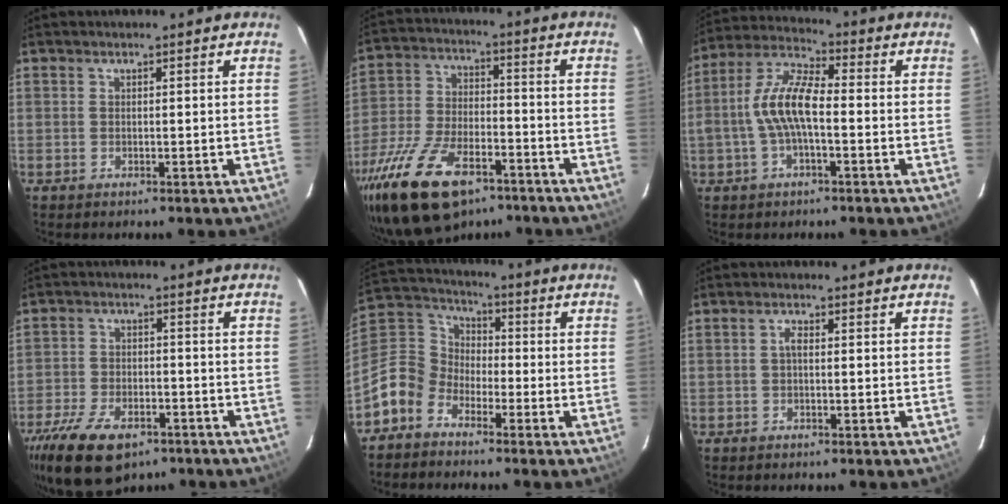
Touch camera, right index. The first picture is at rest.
{"total": 20.3, "force": [-13.0, 9.5, 12.3], "torque": [-0.264, -0.028, -0.225]}
{"total": 10.0, "force": [-1.6, 3.5, 9.2], "torque": [-0.196, 0.014, -0.033]}
{"total": 15.6, "force": [-10.1, 7.9, 8.9], "torque": [-0.206, -0.024, -0.171]}
{"total": 9.7, "force": [-6.0, 7.2, 2.8], "torque": [-0.076, 0.035, -0.140]}
{"total": 1.2, "force": [-0.1, 0.5, 1.1], "torque": [-0.022, 0.007, -0.004]}